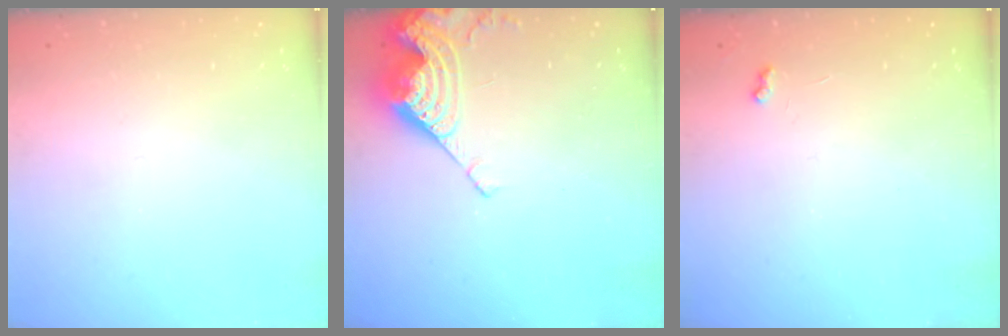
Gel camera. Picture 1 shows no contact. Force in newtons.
{"total": 11.9, "press": 11.9, "slide": 0.8}
{"total": 3.0, "press": 3.0, "slide": 0.4}